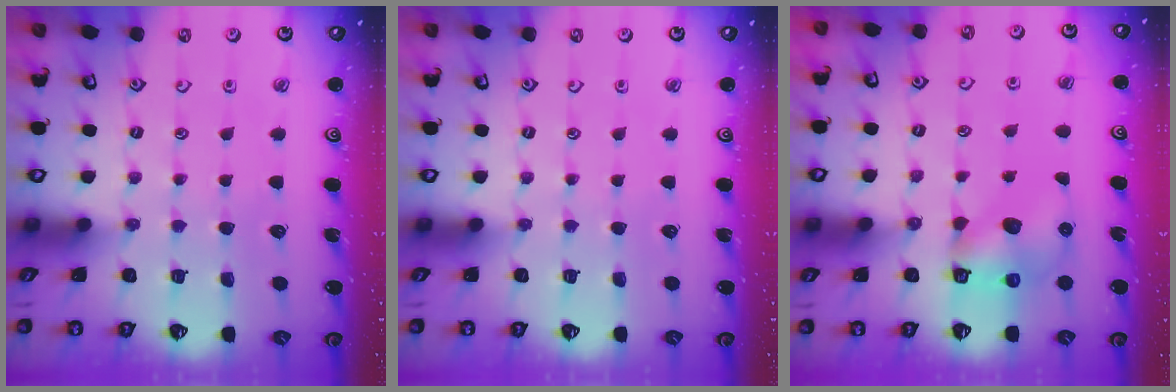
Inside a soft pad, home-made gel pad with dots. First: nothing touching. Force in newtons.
{"total": 0.0}
{"total": 7.6, "press": 7.6, "slide": 0.8}